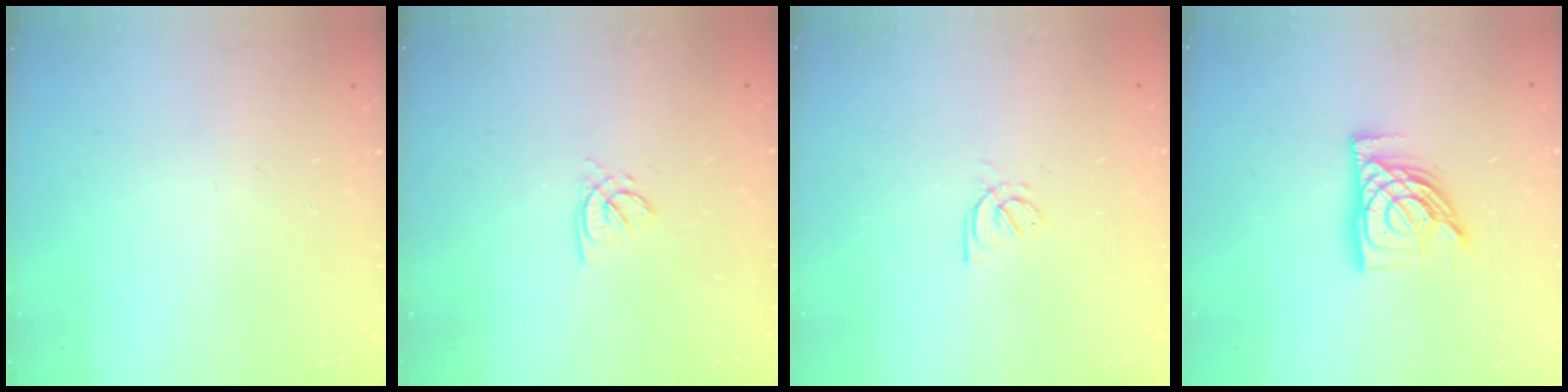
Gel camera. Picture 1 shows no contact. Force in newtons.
{"total": 1.4, "press": 1.4, "slide": 0.2}
{"total": 1.7, "press": 1.6, "slide": 0.5}
{"total": 11.3, "press": 11.3, "slide": 1.3}